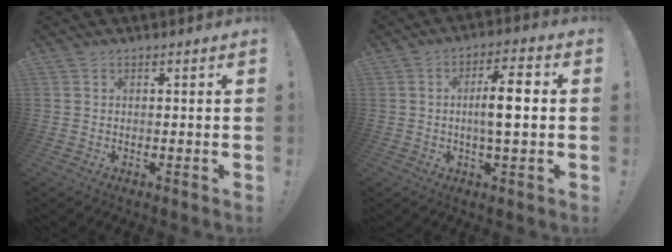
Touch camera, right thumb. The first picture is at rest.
{"total": 9.3, "force": [-0.1, 2.3, 9.0], "torque": [-0.148, 0.005, -0.009]}